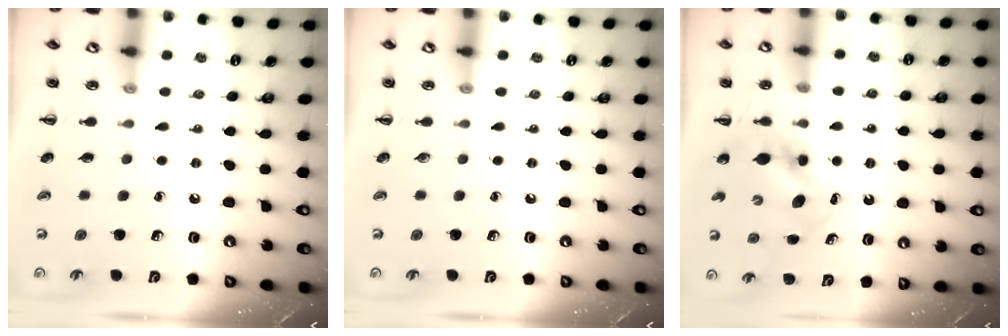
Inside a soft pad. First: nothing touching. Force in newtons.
{"total": 0.0}
{"total": 6.0, "press": 5.9, "slide": 1.0}